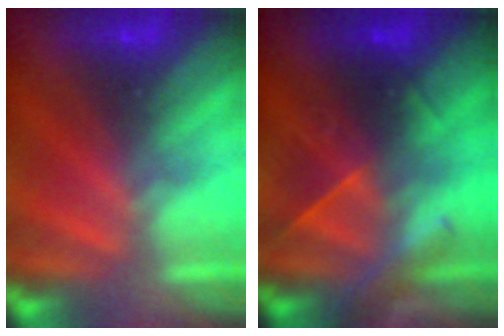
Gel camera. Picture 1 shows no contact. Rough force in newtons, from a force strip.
{"total": 2.8}